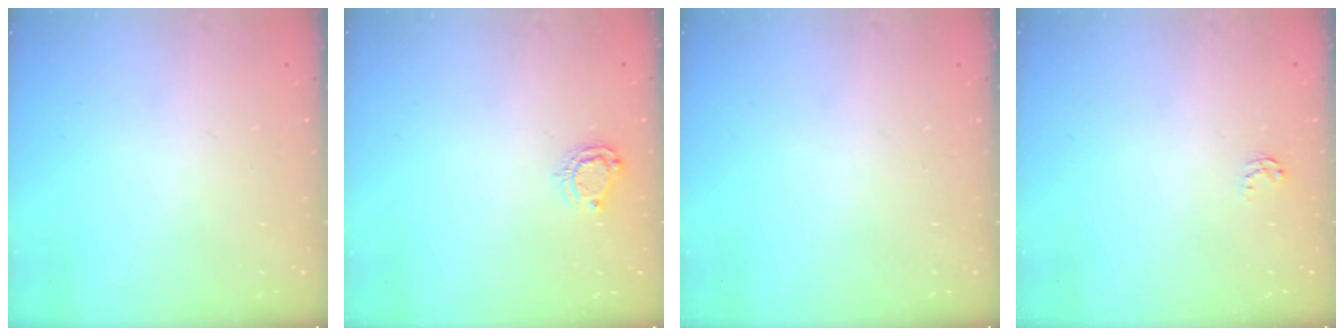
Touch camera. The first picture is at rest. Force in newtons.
{"total": 6.1, "press": 6.1, "slide": 0.5}
{"total": 0.0}
{"total": 2.6, "press": 2.6, "slide": 0.4}